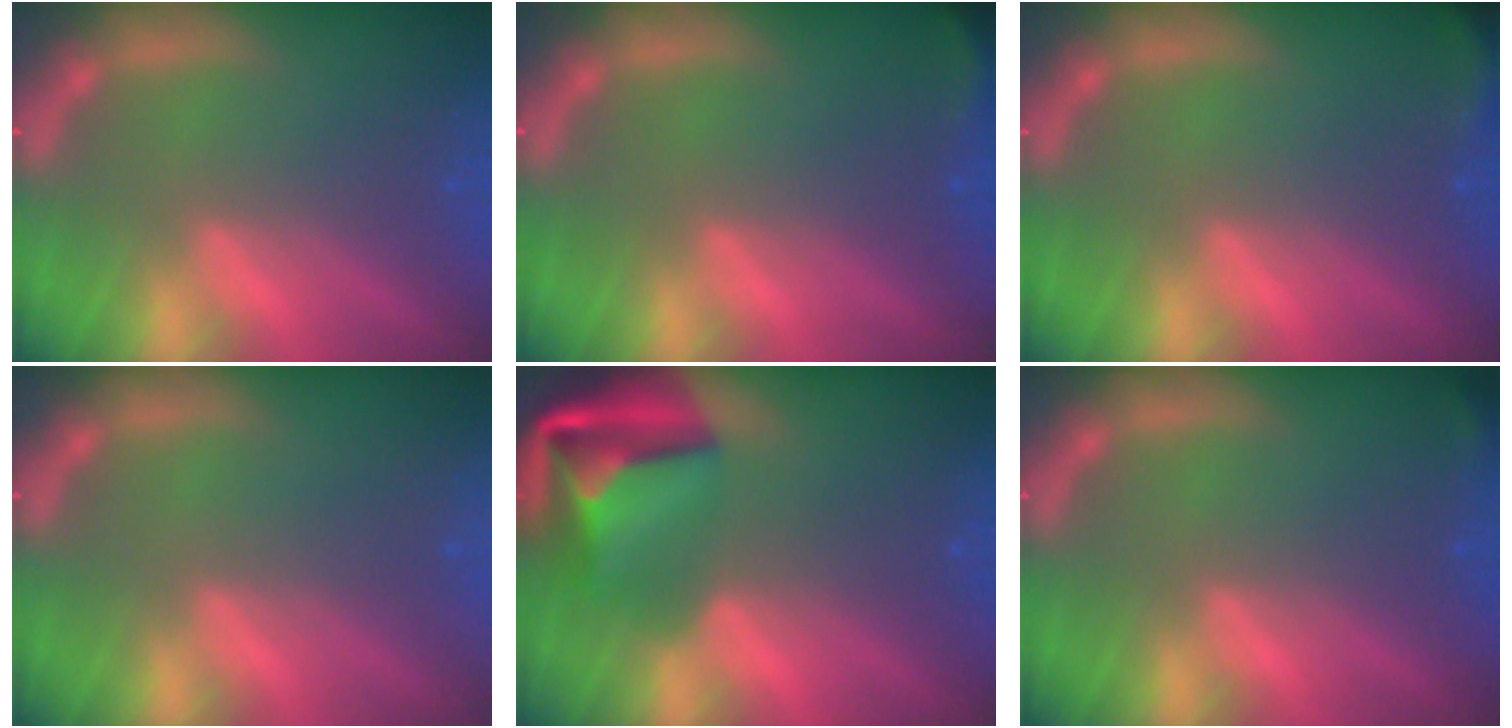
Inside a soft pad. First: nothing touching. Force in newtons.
{"total": 2.9}
{"total": 4.0}
{"total": 0.0}
{"total": 10.1}
{"total": 0.9}